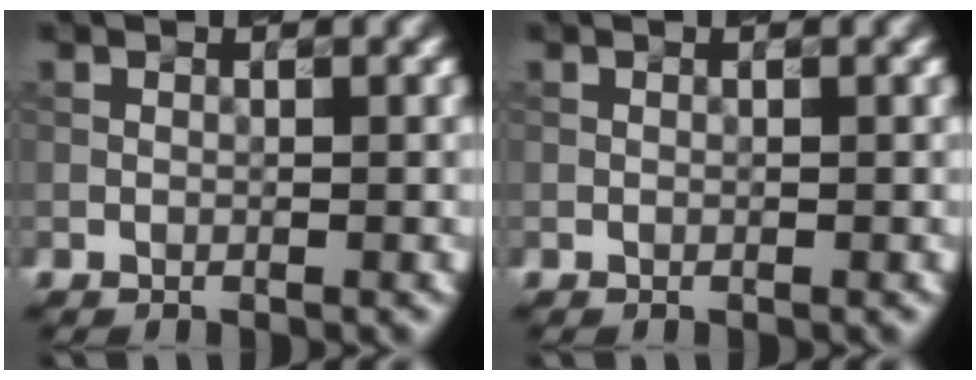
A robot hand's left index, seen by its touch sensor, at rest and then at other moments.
{"total": 0.0}